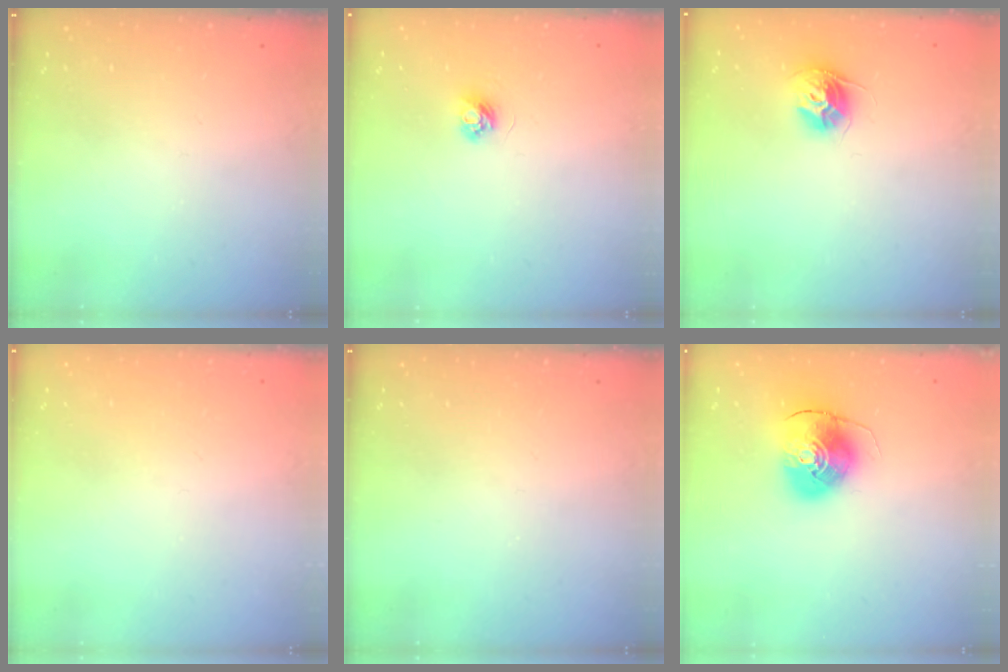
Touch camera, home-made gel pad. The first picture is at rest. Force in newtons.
{"total": 3.6, "press": 3.6, "slide": 0.4}
{"total": 10.5, "press": 10.4, "slide": 0.8}
{"total": 0.8, "press": 0.8, "slide": 0.0}
{"total": 0.0}
{"total": 9.4, "press": 9.2, "slide": 1.5}